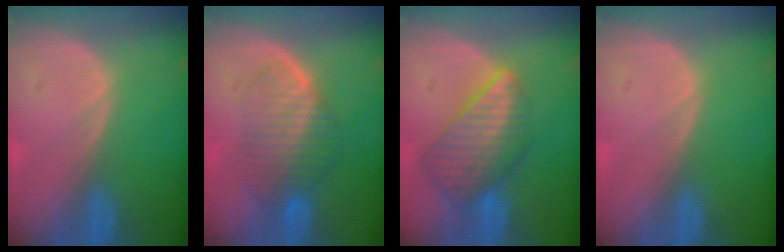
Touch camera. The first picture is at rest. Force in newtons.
{"total": 6.7, "press": 6.4, "slide": 1.8}
{"total": 8.4, "press": 7.5, "slide": 3.9}
{"total": 0.0}